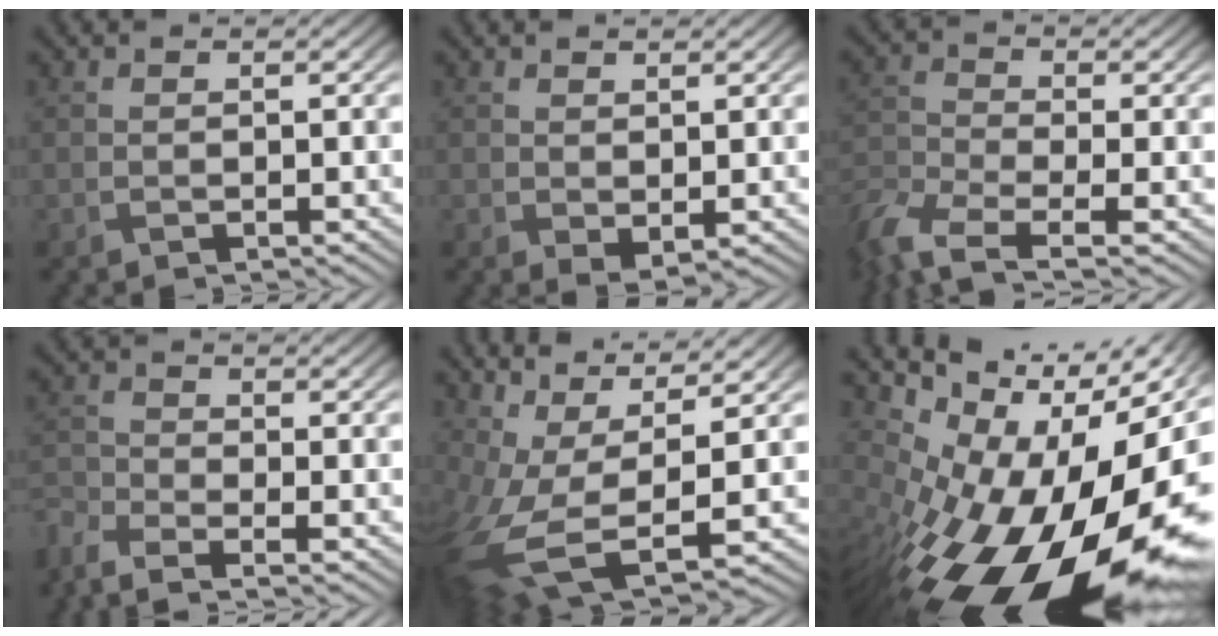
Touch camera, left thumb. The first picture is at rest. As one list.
[{"total": 1.5, "force": [0.3, 0.8, 1.2], "torque": [-0.027, -0.007, 0.012]}, {"total": 7.4, "force": [-4.5, 2.9, 5.0], "torque": [-0.126, -0.018, -0.100]}, {"total": 5.2, "force": [-4.1, 1.4, 2.8], "torque": [-0.073, -0.015, -0.090]}, {"total": 13.7, "force": [0.6, 6.3, 12.1], "torque": [-0.263, -0.030, 0.041]}, {"total": 20.3, "force": [-5.2, 11.4, 15.9], "torque": [-0.247, -0.056, -0.070]}]